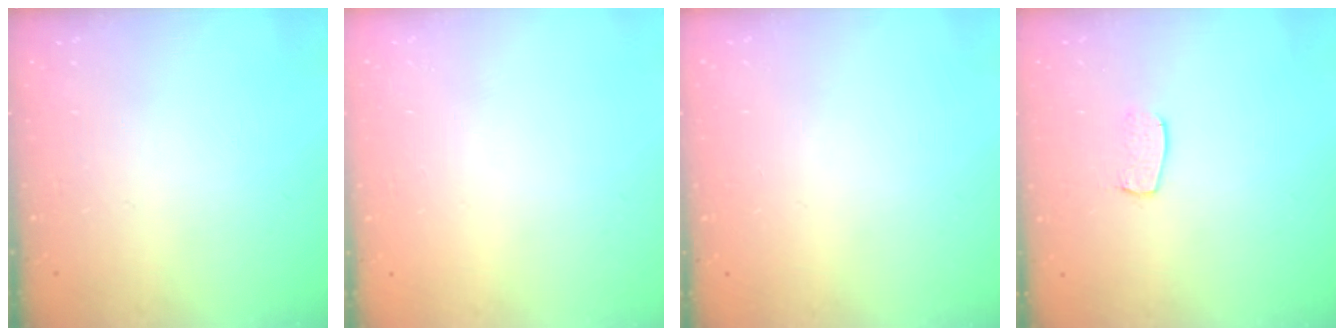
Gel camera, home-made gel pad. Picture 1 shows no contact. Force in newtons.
{"total": 0.0}
{"total": 0.0}
{"total": 5.9, "press": 5.9, "slide": 0.3}